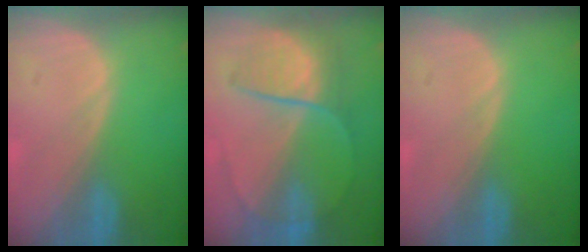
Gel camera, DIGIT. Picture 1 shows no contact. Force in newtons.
{"total": 7.0, "press": 6.6, "slide": 2.2}
{"total": 0.0}